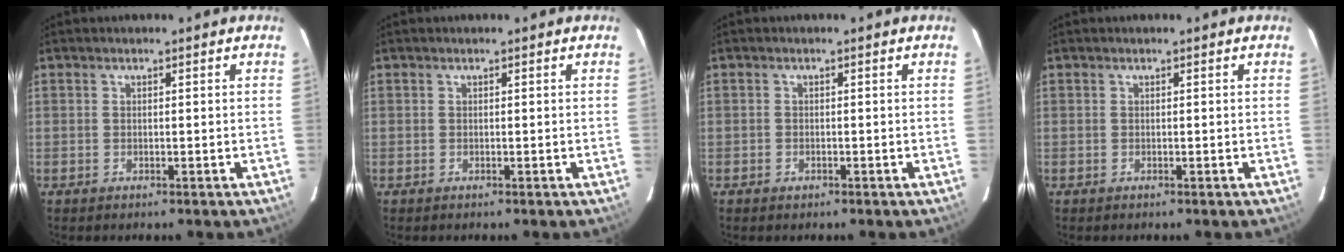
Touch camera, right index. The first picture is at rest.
{"total": 0.0}
{"total": 1.0, "force": [-0.6, 0.8, 0.2], "torque": [-0.003, 0.001, -0.010]}
{"total": 0.0}